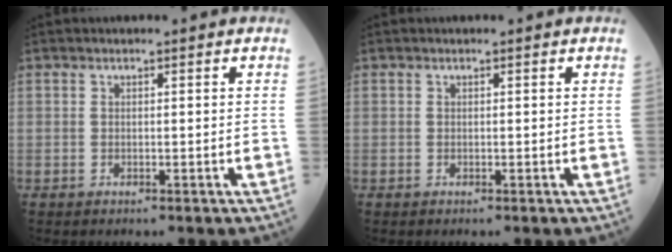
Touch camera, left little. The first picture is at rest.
{"total": 0.0}